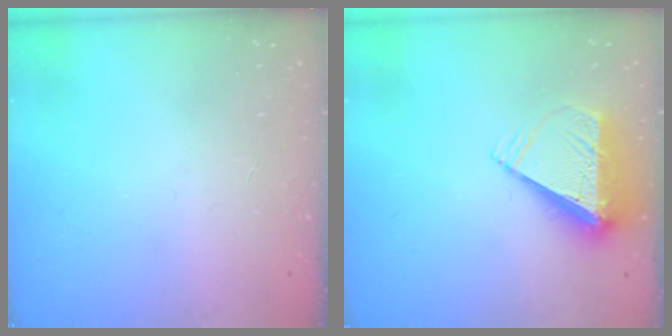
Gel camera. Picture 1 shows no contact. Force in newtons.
{"total": 7.7, "press": 7.7, "slide": 1.1}